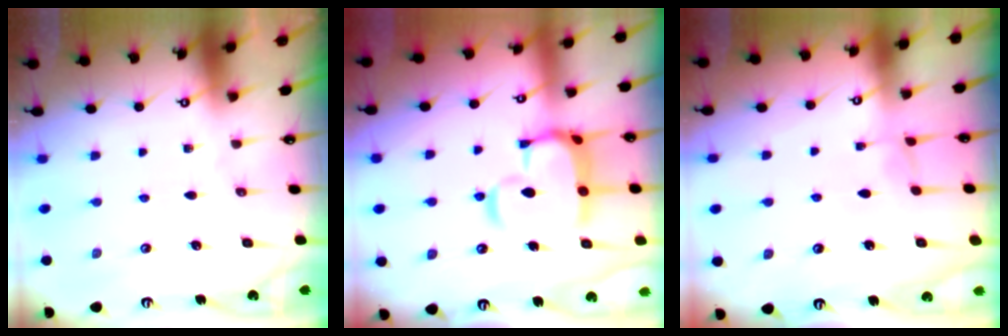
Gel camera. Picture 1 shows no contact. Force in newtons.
{"total": 9.8, "press": 9.8, "slide": 0.9}
{"total": 1.0, "press": 0.9, "slide": 0.5}